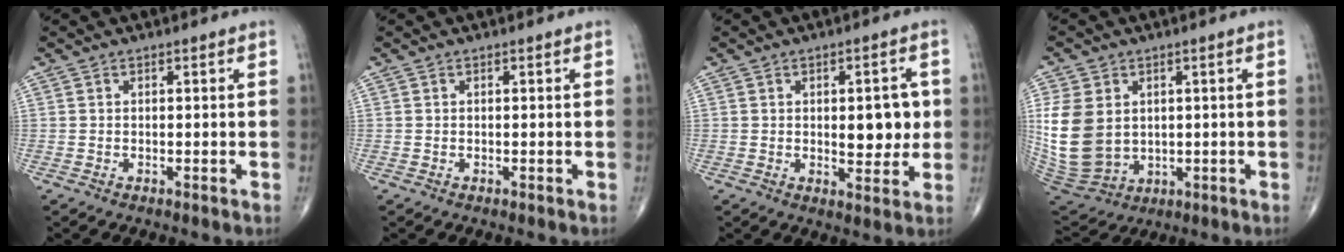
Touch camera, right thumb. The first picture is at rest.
{"total": 0.0}
{"total": 7.9, "force": [0.6, 3.7, 6.9], "torque": [-0.071, -0.008, 0.014]}
{"total": 14.2, "force": [1.7, 10.8, 9.0], "torque": [-0.178, -0.015, 0.056]}